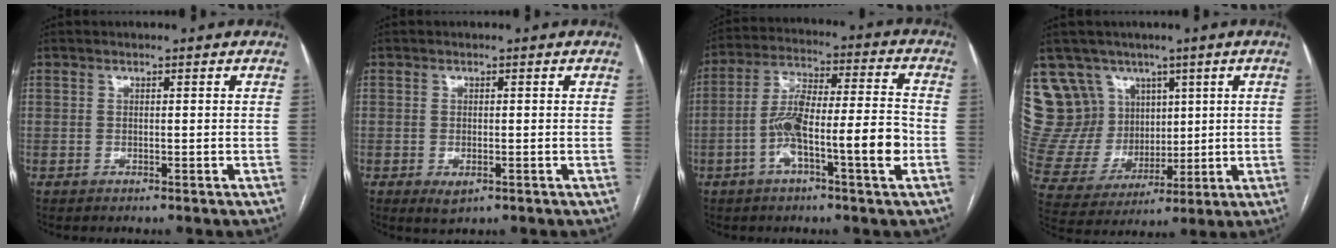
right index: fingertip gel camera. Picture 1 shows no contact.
{"total": 2.2, "force": [-0.9, 0.9, 1.7], "torque": [-0.026, -0.002, -0.006]}
{"total": 12.9, "force": [-3.9, 1.6, 12.2], "torque": [-0.217, 0.020, -0.069]}
{"total": 15.2, "force": [8.4, 12.1, 3.8], "torque": [-0.098, 0.059, 0.186]}